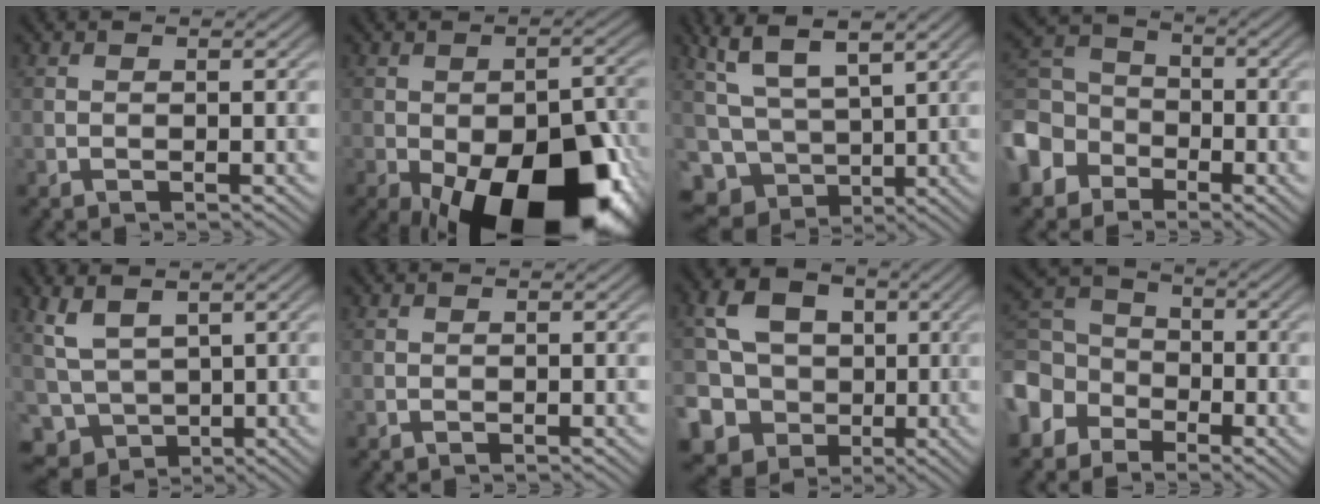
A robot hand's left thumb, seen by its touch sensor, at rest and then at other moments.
{"total": 21.1, "force": [-10.2, 10.8, 14.9], "torque": [-0.195, -0.035, -0.132]}
{"total": 8.4, "force": [3.1, 5.3, 5.8], "torque": [-0.149, -0.006, 0.066]}
{"total": 9.5, "force": [-4.5, 7.3, 4.0], "torque": [-0.123, -0.015, -0.108]}
{"total": 5.3, "force": [1.9, 3.7, 3.3], "torque": [-0.097, -0.008, 0.037]}
{"total": 0.0}
{"total": 10.1, "force": [0.0, 9.0, 4.6], "torque": [-0.119, -0.007, -0.020]}
{"total": 8.5, "force": [-4.0, 6.6, 3.6], "torque": [-0.100, -0.008, -0.102]}